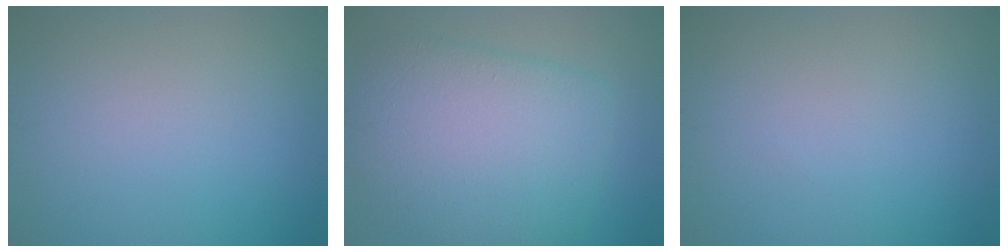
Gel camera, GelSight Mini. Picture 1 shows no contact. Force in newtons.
{"total": 8.6, "press": 8.6, "slide": 0.3}
{"total": 0.0}